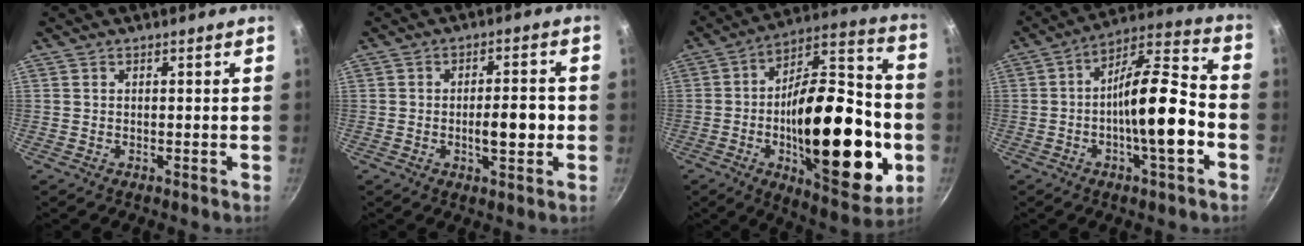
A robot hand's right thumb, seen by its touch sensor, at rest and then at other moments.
{"total": 7.0, "force": [-1.2, 2.8, 6.4], "torque": [-0.078, 0.015, -0.017]}
{"total": 32.2, "force": [-6.4, 13.9, 28.3], "torque": [-0.395, 0.028, -0.092]}
{"total": 16.4, "force": [-3.9, 4.9, 15.1], "torque": [-0.224, 0.047, -0.072]}